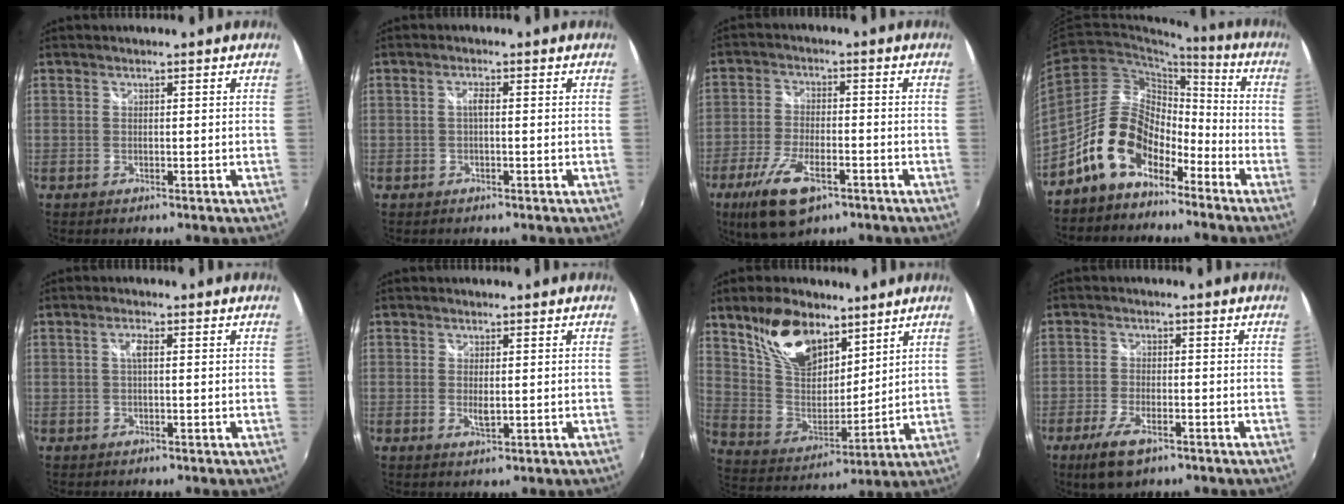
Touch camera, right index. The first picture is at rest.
{"total": 1.3, "force": [-0.2, 0.3, 1.3], "torque": [-0.024, 0.005, -0.006]}
{"total": 11.6, "force": [-6.6, 4.8, 8.3], "torque": [-0.186, -0.026, -0.122]}
{"total": 12.8, "force": [-8.6, 7.2, 6.3], "torque": [-0.117, 0.032, -0.150]}
{"total": 1.9, "force": [0.2, 0.5, 1.8], "torque": [-0.033, 0.005, 0.001]}
{"total": 2.0, "force": [-0.1, 0.9, 1.8], "torque": [-0.033, -0.006, 0.000]}
{"total": 16.4, "force": [10.5, 8.8, 9.0], "torque": [-0.185, 0.014, 0.208]}
{"total": 7.1, "force": [-4.4, 2.9, 4.8], "torque": [-0.118, -0.016, -0.079]}